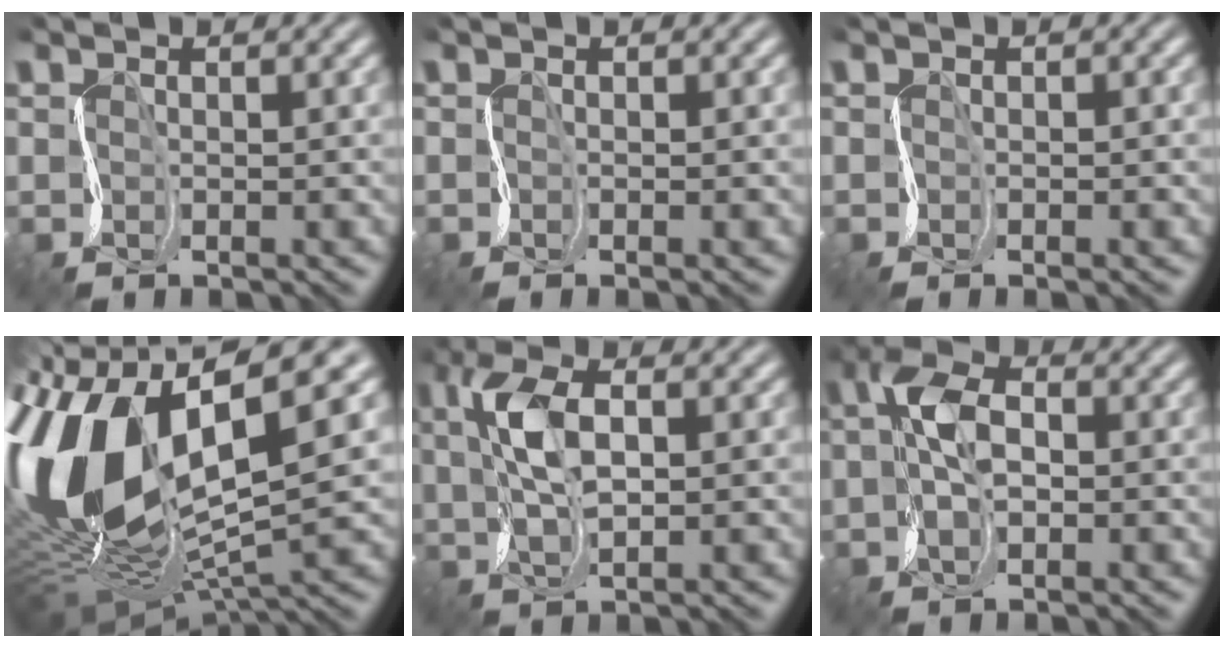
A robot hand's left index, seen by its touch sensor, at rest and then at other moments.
{"total": 1.5, "force": [-0.3, 0.5, 1.4], "torque": [-0.013, -0.002, -0.007]}
{"total": 1.6, "force": [-0.6, 0.4, 1.5], "torque": [-0.019, -0.001, -0.006]}
{"total": 14.7, "force": [1.6, 6.6, 13.0], "torque": [-0.285, 0.004, 0.034]}
{"total": 4.6, "force": [1.3, 1.9, 4.0], "torque": [-0.092, 0.013, 0.018]}
{"total": 4.8, "force": [0.0, 2.8, 3.9], "torque": [-0.080, 0.010, -0.009]}